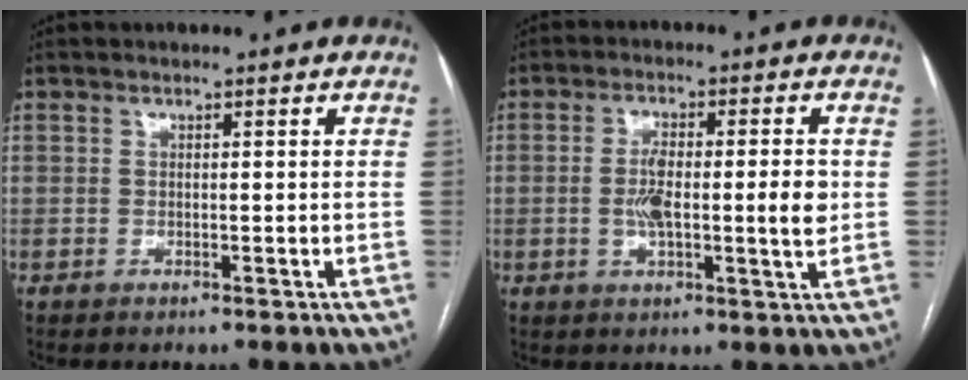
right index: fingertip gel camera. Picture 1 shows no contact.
{"total": 8.2, "force": [-0.3, 1.6, 8.1], "torque": [-0.139, 0.004, -0.008]}